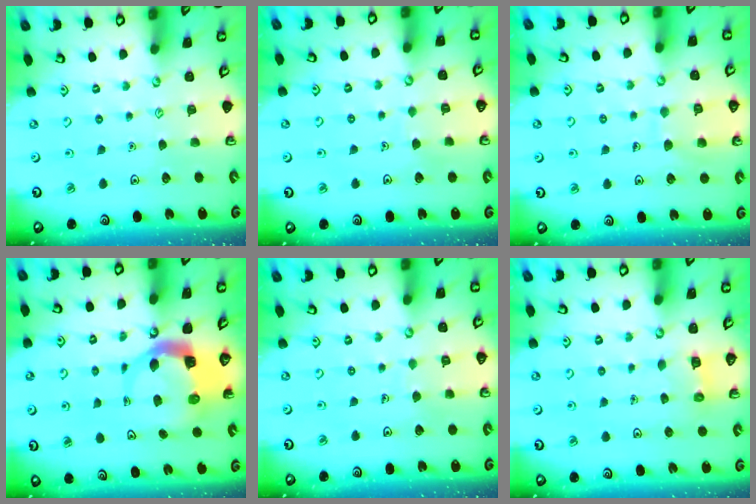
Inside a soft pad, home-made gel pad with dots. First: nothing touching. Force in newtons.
{"total": 2.4, "press": 2.4, "slide": 0.1}
{"total": 7.4, "press": 7.4, "slide": 0.4}
{"total": 6.6, "press": 6.5, "slide": 1.2}
{"total": 3.6, "press": 3.5, "slide": 0.3}
{"total": 3.7, "press": 3.7, "slide": 0.2}